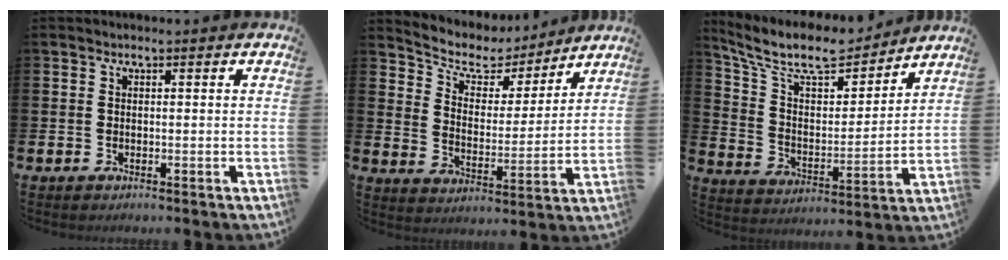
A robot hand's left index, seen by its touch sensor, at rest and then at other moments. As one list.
[{"total": 6.3, "force": [5.6, 2.8, 0.9], "torque": [-0.047, -0.046, 0.092]}, {"total": 10.2, "force": [8.9, 3.2, 3.8], "torque": [-0.108, -0.061, 0.152]}]